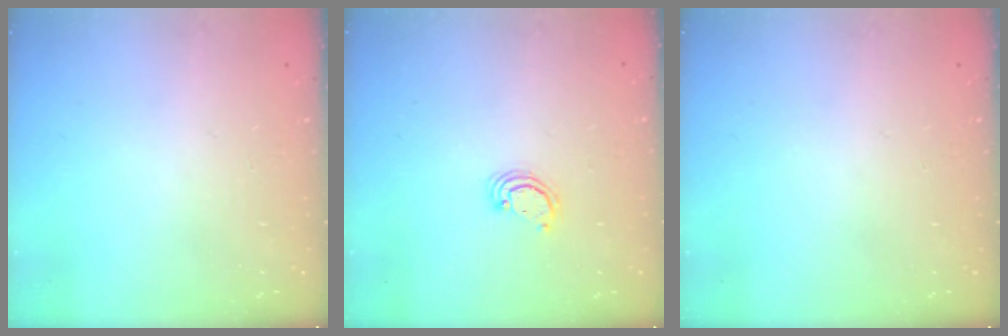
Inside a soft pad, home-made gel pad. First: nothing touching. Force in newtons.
{"total": 2.3, "press": 2.3, "slide": 0.3}
{"total": 0.0}